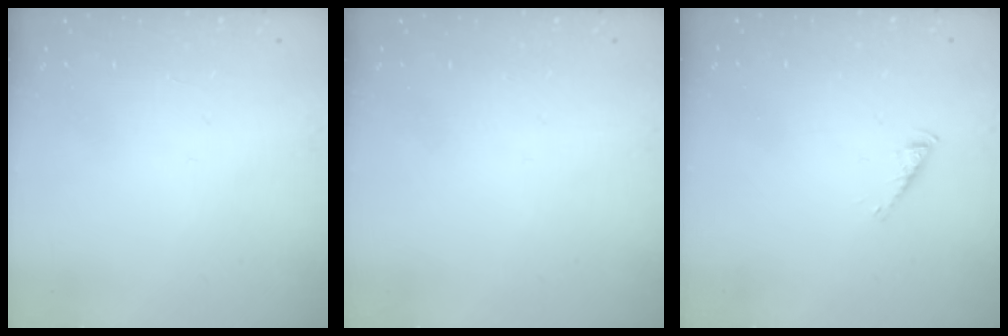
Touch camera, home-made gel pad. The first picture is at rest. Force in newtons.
{"total": 0.0}
{"total": 2.7, "press": 2.6, "slide": 0.3}